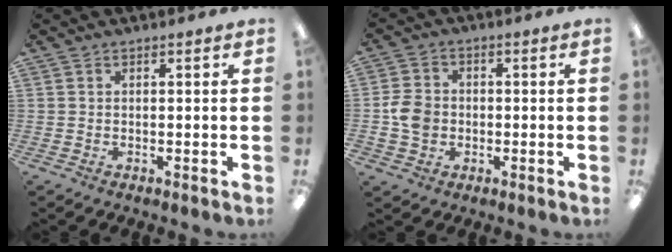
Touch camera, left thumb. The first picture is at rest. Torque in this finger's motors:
{"motor_torque": [0.54, 0.84, 0.34, -0.14, 0.24]}